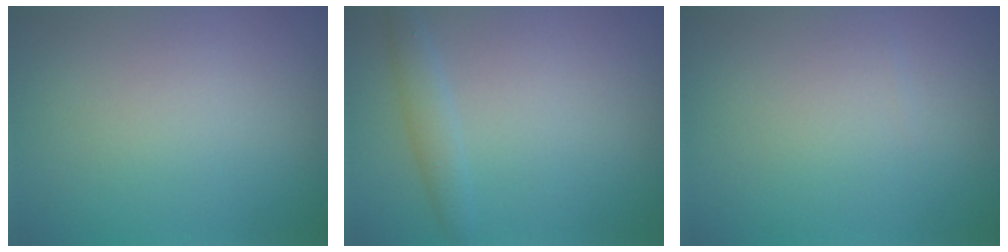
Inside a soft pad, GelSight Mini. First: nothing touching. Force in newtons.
{"total": 1.8, "press": 1.8, "slide": 0.1}
{"total": 0.0}